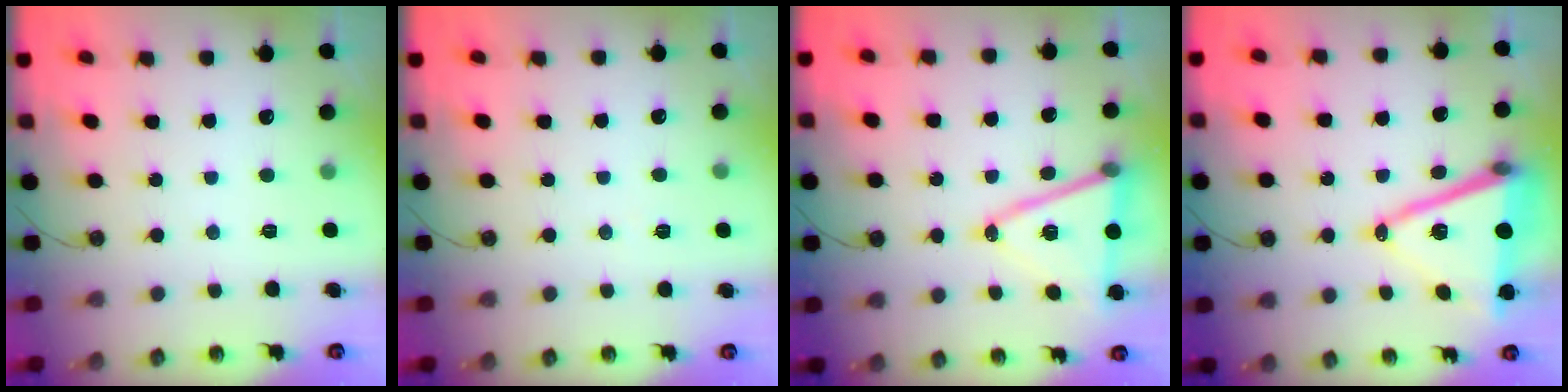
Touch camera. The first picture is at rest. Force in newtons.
{"total": 4.8, "press": 2.1, "slide": 4.4}
{"total": 14.5, "press": 14.0, "slide": 3.8}
{"total": 15.8, "press": 15.3, "slide": 3.9}